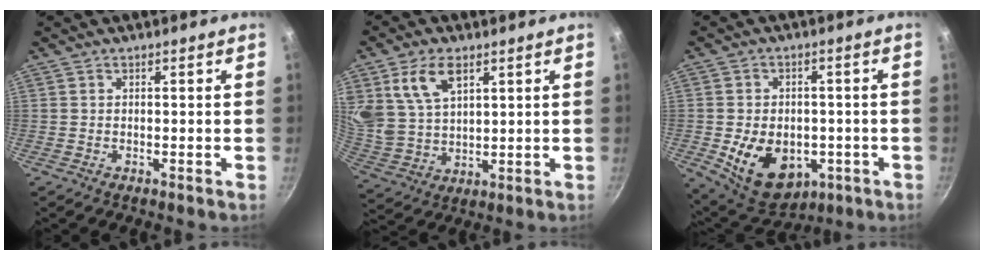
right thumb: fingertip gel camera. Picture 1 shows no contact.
{"total": 11.6, "force": [5.4, 7.1, 7.4], "torque": [-0.128, -0.025, 0.117]}
{"total": 14.6, "force": [-3.6, 10.4, 9.6], "torque": [-0.130, 0.003, -0.035]}